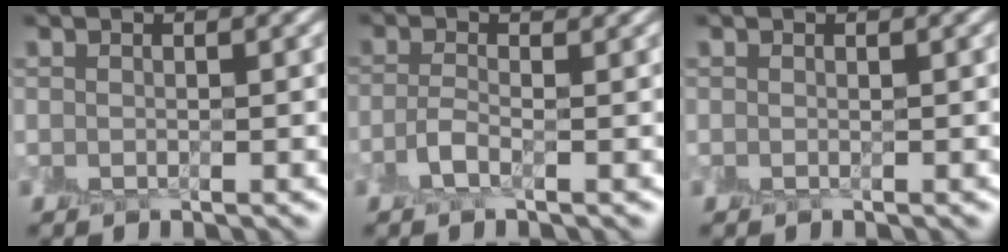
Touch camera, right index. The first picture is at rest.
{"total": 1.7, "force": [-0.5, 0.5, 1.6], "torque": [-0.040, 0.006, -0.013]}
{"total": 0.0}